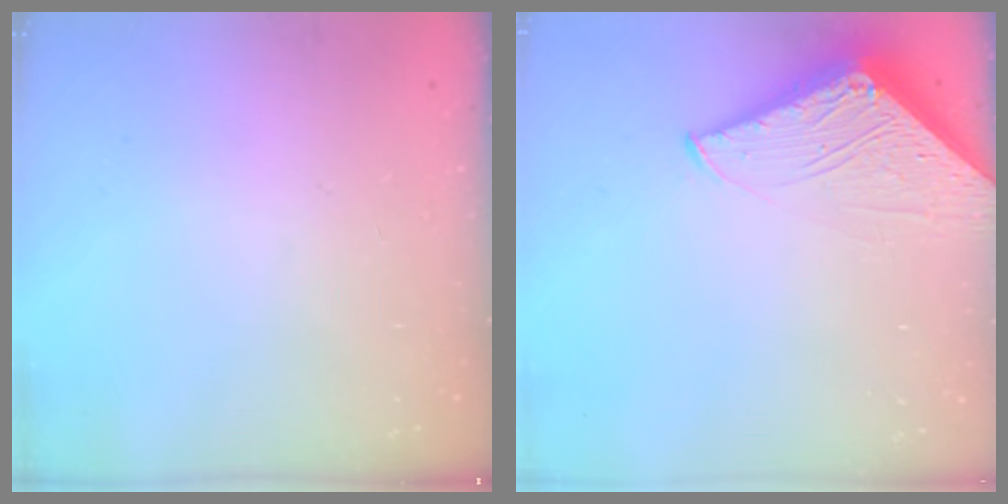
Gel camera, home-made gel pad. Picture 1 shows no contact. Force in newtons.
{"total": 5.3, "press": 5.3, "slide": 0.6}